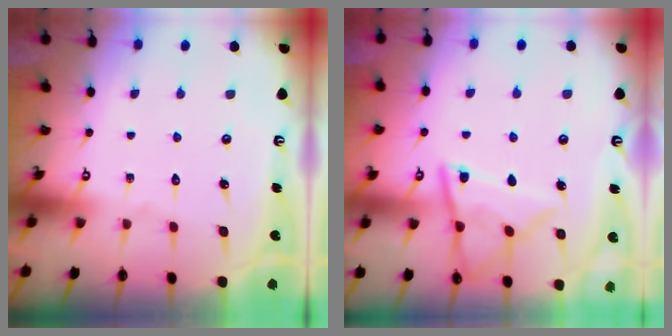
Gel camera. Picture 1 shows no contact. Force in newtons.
{"total": 11.4, "press": 11.3, "slide": 1.1}